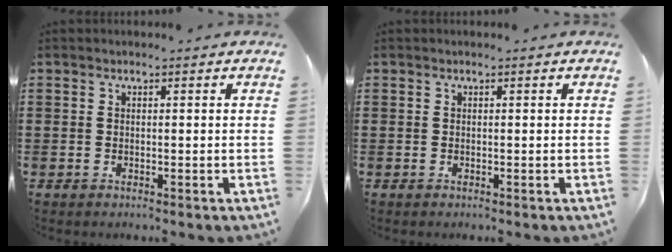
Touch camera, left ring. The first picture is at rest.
{"total": 0.0}